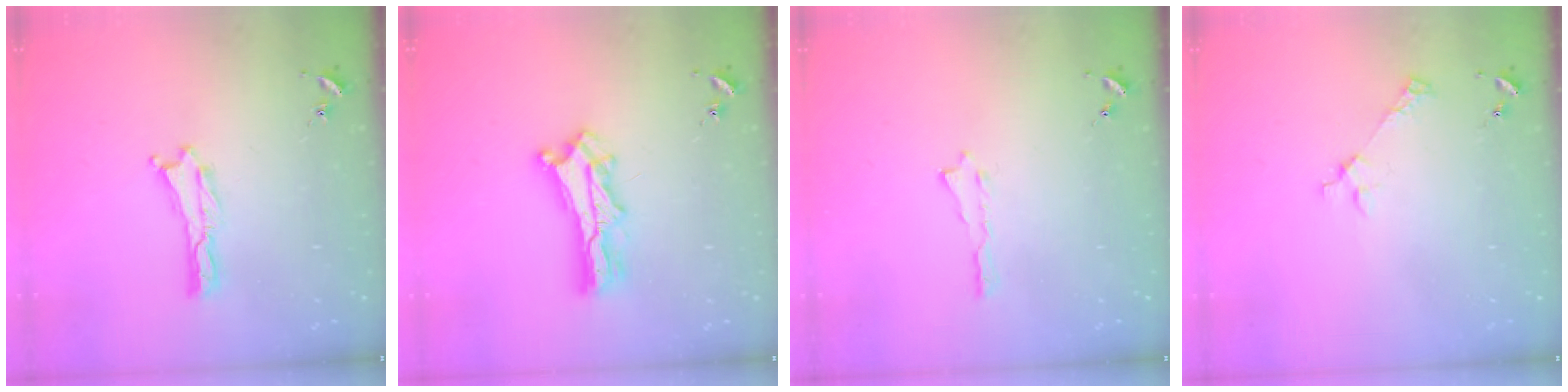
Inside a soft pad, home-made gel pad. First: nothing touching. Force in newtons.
{"total": 6.7, "press": 6.6, "slide": 0.5}
{"total": 0.0}
{"total": 2.6, "press": 2.6, "slide": 0.3}